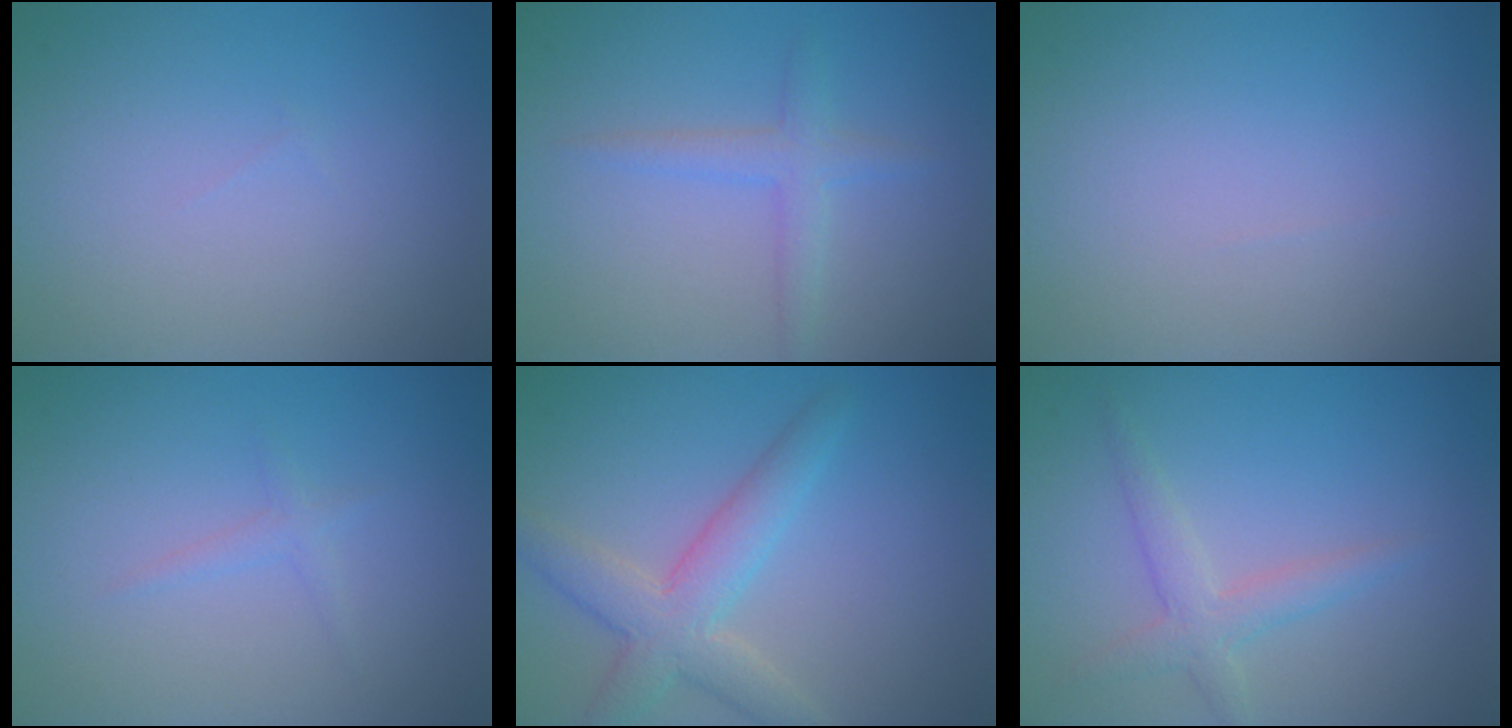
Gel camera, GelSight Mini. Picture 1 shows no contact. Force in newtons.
{"total": 2.0, "press": 2.0, "slide": 0.1}
{"total": 0.0}
{"total": 0.9, "press": 0.9, "slide": 0.0}
{"total": 4.6, "press": 4.6, "slide": 0.4}
{"total": 2.4, "press": 2.4, "slide": 0.1}